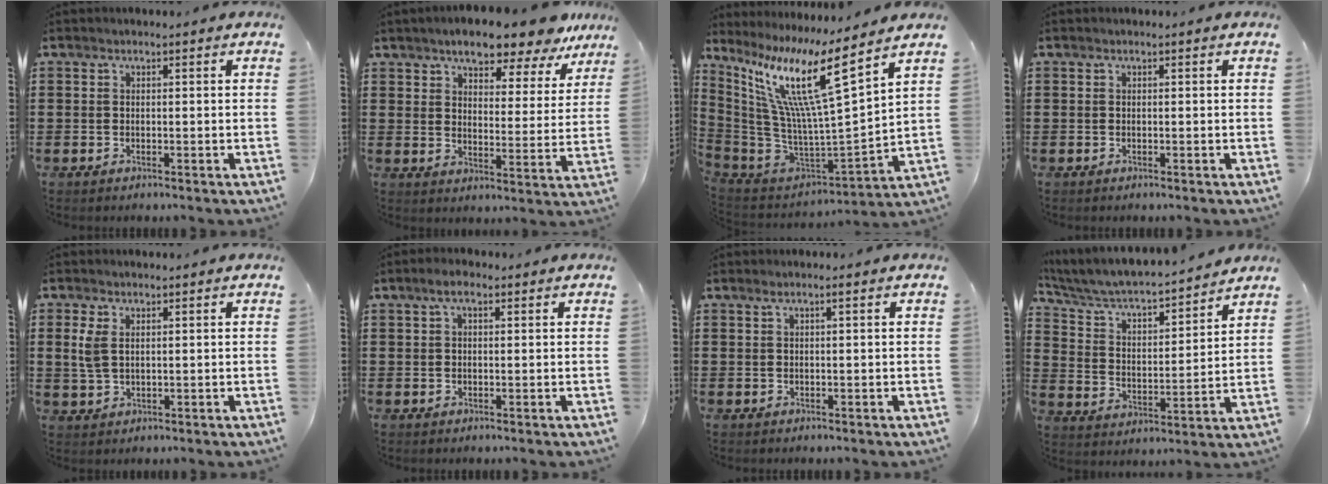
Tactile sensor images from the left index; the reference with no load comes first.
{"total": 7.5, "force": [6.9, 1.1, 2.9], "torque": [-0.067, -0.033, 0.119]}
{"total": 14.2, "force": [8.2, 0.4, 11.5], "torque": [-0.260, -0.063, 0.122]}
{"total": 0.0}
{"total": 3.3, "force": [0.9, 1.9, 2.6], "torque": [-0.072, 0.002, 0.010]}
{"total": 2.5, "force": [0.9, 1.1, 2.0], "torque": [-0.043, 0.009, 0.015]}
{"total": 0.9, "force": [0.4, 0.0, 0.9], "torque": [-0.016, 0.000, 0.006]}
{"total": 4.8, "force": [4.5, 0.8, 1.7], "torque": [-0.056, -0.037, 0.067]}